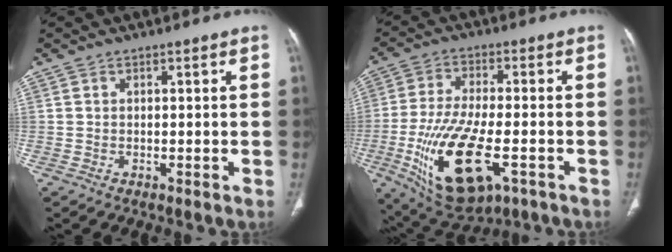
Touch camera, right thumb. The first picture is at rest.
{"total": 18.2, "force": [-6.2, 7.5, 15.4], "torque": [-0.304, 0.000, -0.090]}